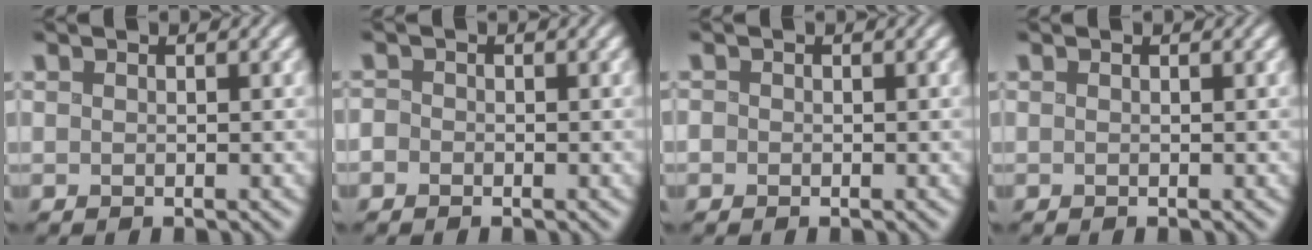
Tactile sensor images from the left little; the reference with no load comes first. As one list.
[{"total": 2.5, "force": [-0.9, 2.3, 0.7], "torque": [0.001, 0.011, -0.037]}, {"total": 1.5, "force": [0.0, 1.4, 0.5], "torque": [-0.001, 0.009, -0.010]}, {"total": 0.0}]